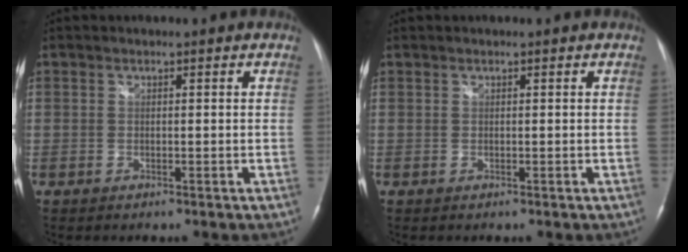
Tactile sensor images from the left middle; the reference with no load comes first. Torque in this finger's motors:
{"motor_torque": [0.31, -0.33, 0.09, 0.01]}